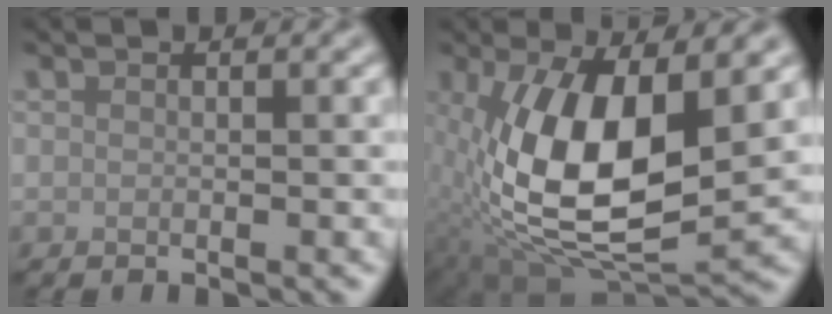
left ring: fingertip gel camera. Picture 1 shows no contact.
{"total": 11.6, "force": [0.6, 5.3, 10.3], "torque": [-0.194, -0.001, 0.010]}